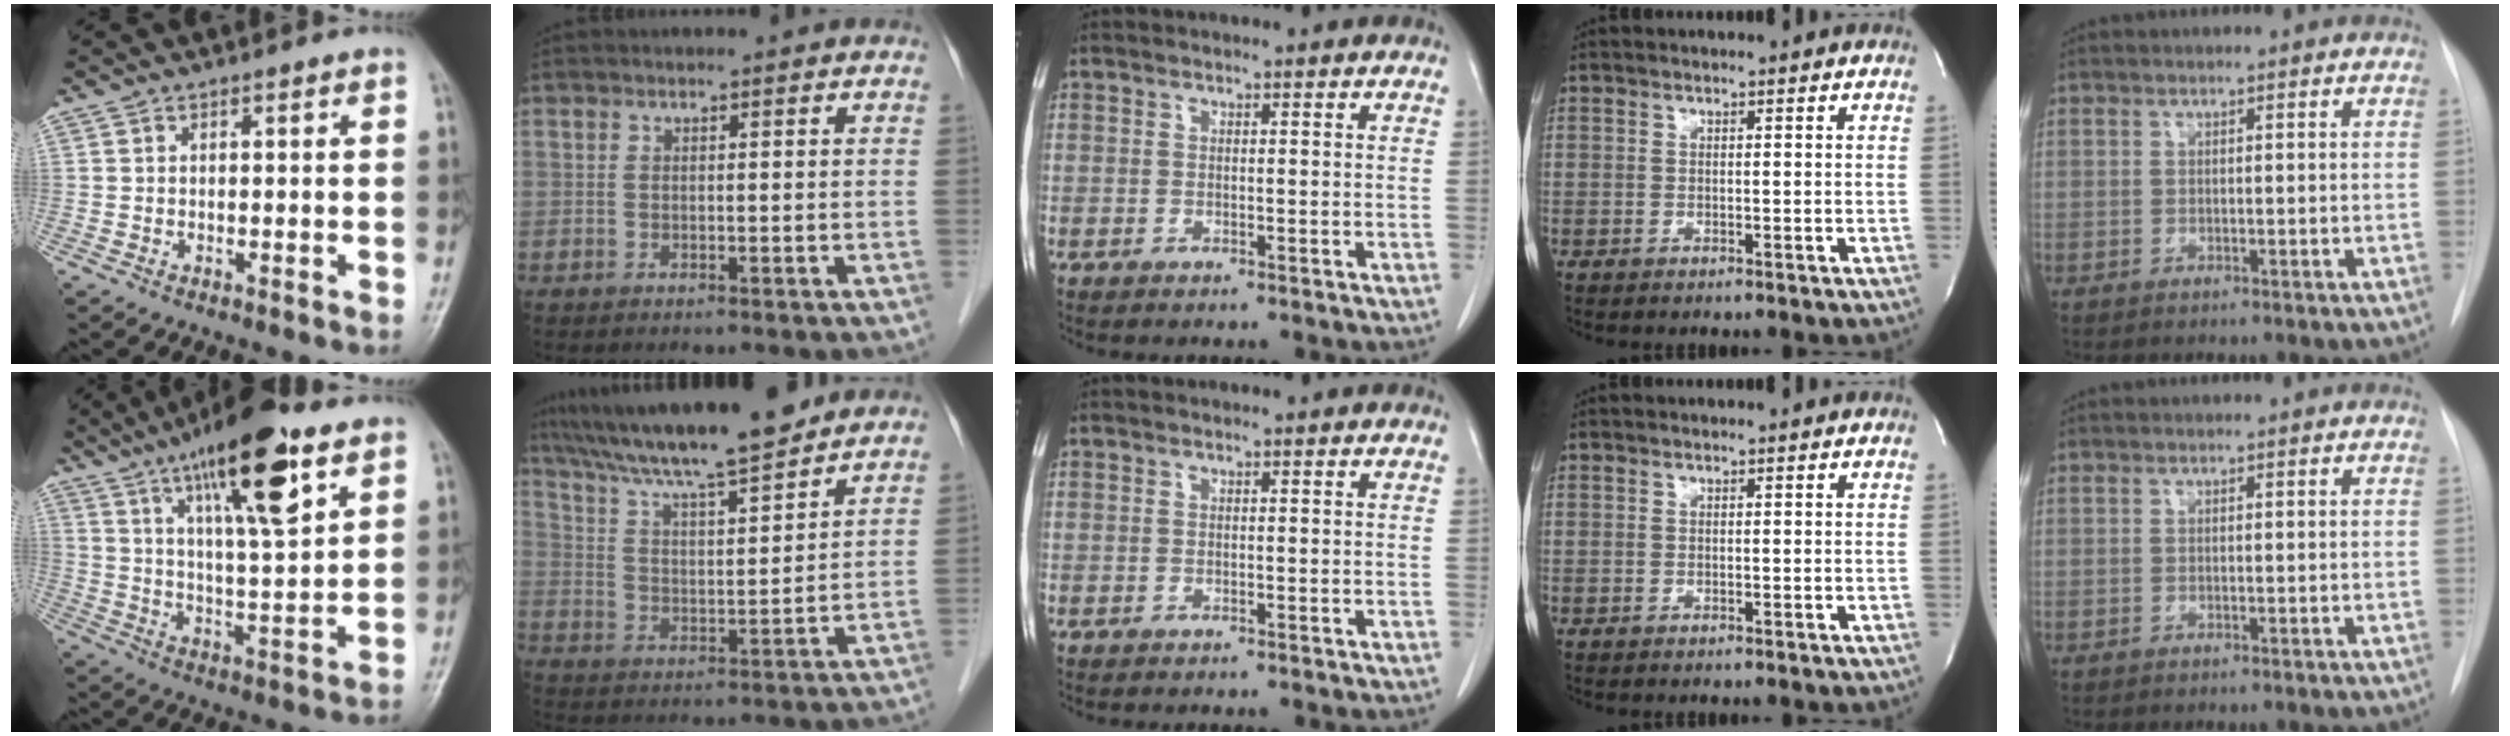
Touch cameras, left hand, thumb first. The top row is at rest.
{"thumb": {"total": 18.4, "force": [10.1, 4.5, 14.7], "torque": [-0.223, -0.035, 0.167]}, "index": {"total": 15.8, "force": [13.7, 0.9, 7.8], "torque": [-0.137, 0.013, 0.231]}}